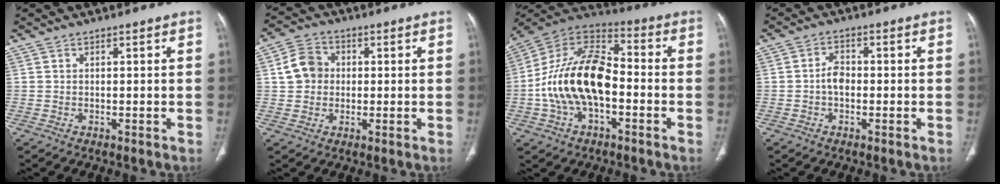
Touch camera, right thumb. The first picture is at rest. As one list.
[{"total": 6.7, "force": [0.6, 5.8, 3.2], "torque": [-0.045, 0.012, 0.004]}, {"total": 19.2, "force": [-3.1, 10.9, 15.5], "torque": [-0.278, 0.044, -0.059]}, {"total": 3.3, "force": [-0.6, 2.1, 2.4], "torque": [-0.033, 0.010, -0.018]}]